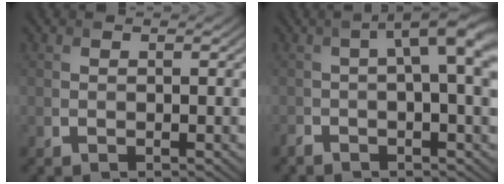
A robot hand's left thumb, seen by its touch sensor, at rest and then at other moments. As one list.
[{"total": 7.5, "force": [0.1, 1.8, 7.3], "torque": [-0.103, 0.009, -0.004]}]